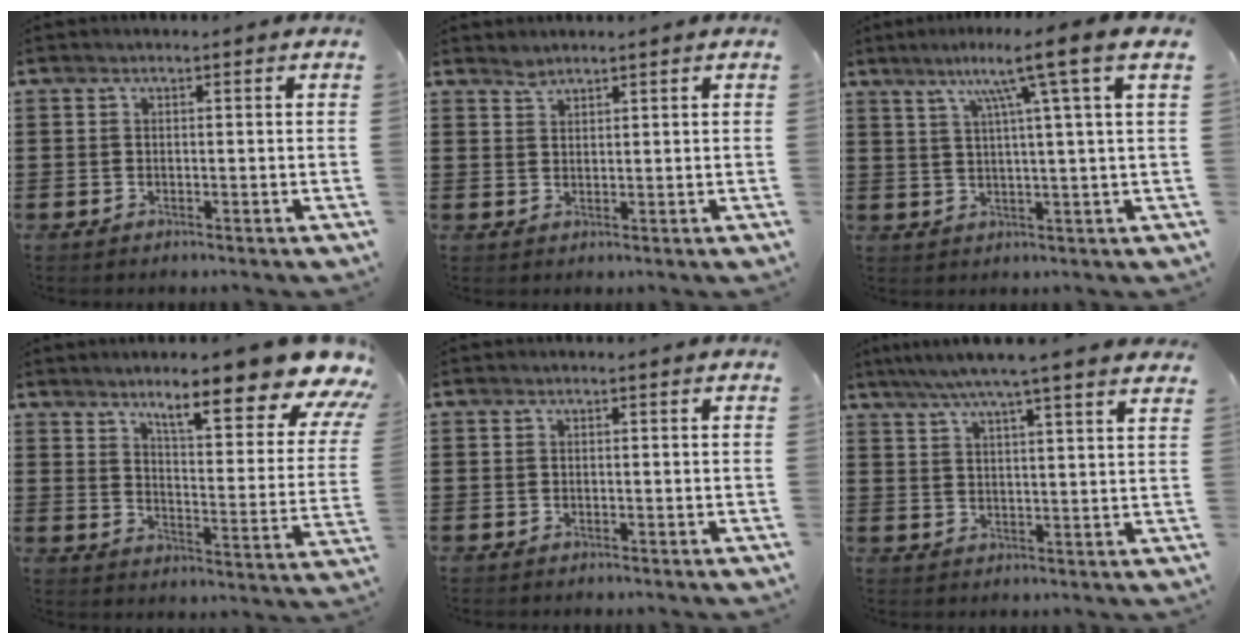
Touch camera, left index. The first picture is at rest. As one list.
[{"total": 1.5, "force": [1.5, 0.3, 0.2], "torque": [-0.008, 0.000, 0.029]}, {"total": 8.8, "force": [4.2, -1.5, 7.6], "torque": [-0.149, -0.007, 0.058]}, {"total": 12.5, "force": [9.5, 1.3, 7.9], "torque": [-0.134, -0.064, 0.150]}, {"total": 0.0}, {"total": 5.8, "force": [4.9, -0.5, 3.0], "torque": [-0.073, -0.016, 0.084]}]